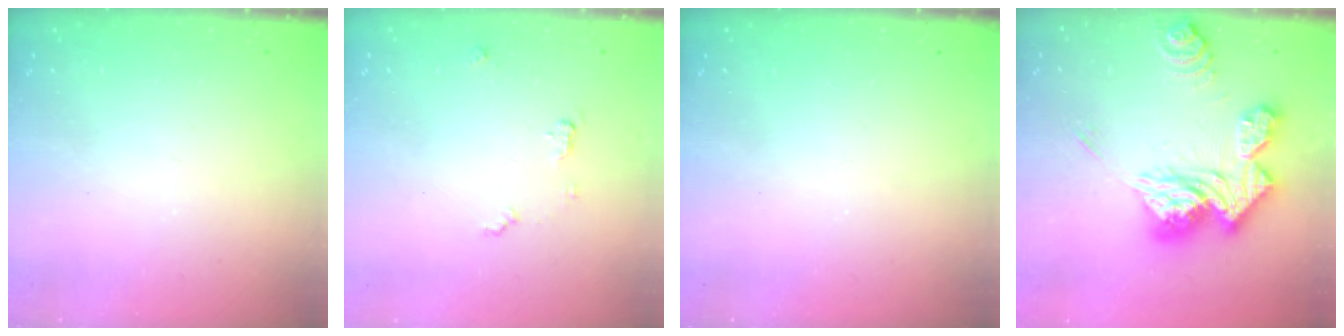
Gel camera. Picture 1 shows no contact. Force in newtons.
{"total": 4.9, "press": 4.9, "slide": 0.5}
{"total": 0.0}
{"total": 16.8, "press": 16.8, "slide": 0.2}